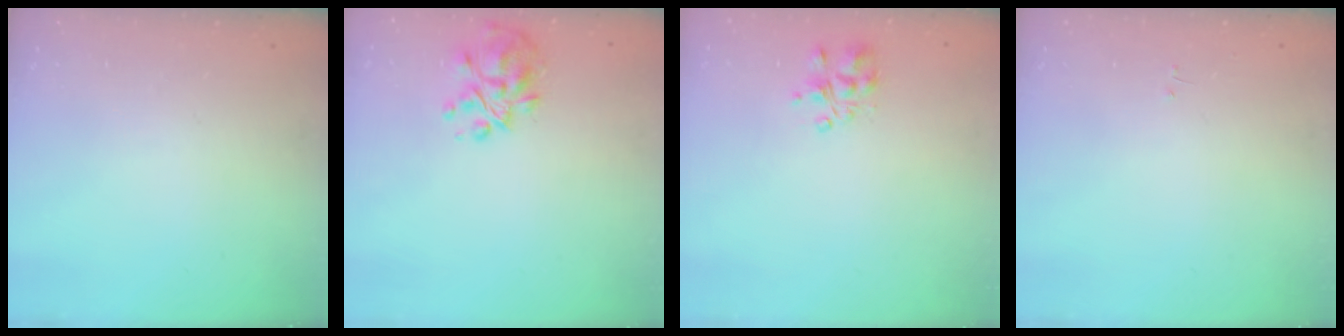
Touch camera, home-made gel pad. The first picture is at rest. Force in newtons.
{"total": 8.6, "press": 8.1, "slide": 2.9}
{"total": 3.8, "press": 3.8, "slide": 0.2}
{"total": 0.0}